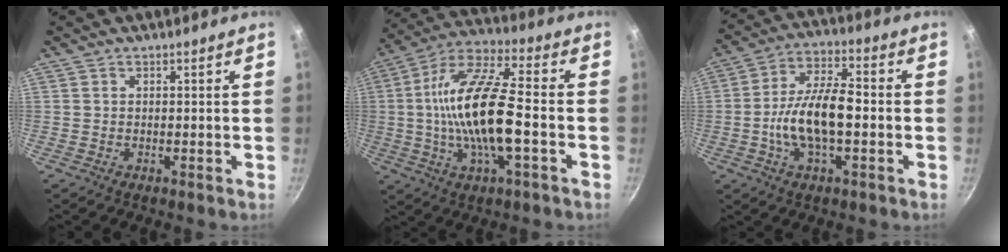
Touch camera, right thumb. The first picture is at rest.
{"total": 18.4, "force": [-2.2, 5.8, 17.3], "torque": [-0.325, 0.031, -0.053]}
{"total": 13.0, "force": [-2.0, 5.8, 11.5], "torque": [-0.201, 0.032, -0.046]}